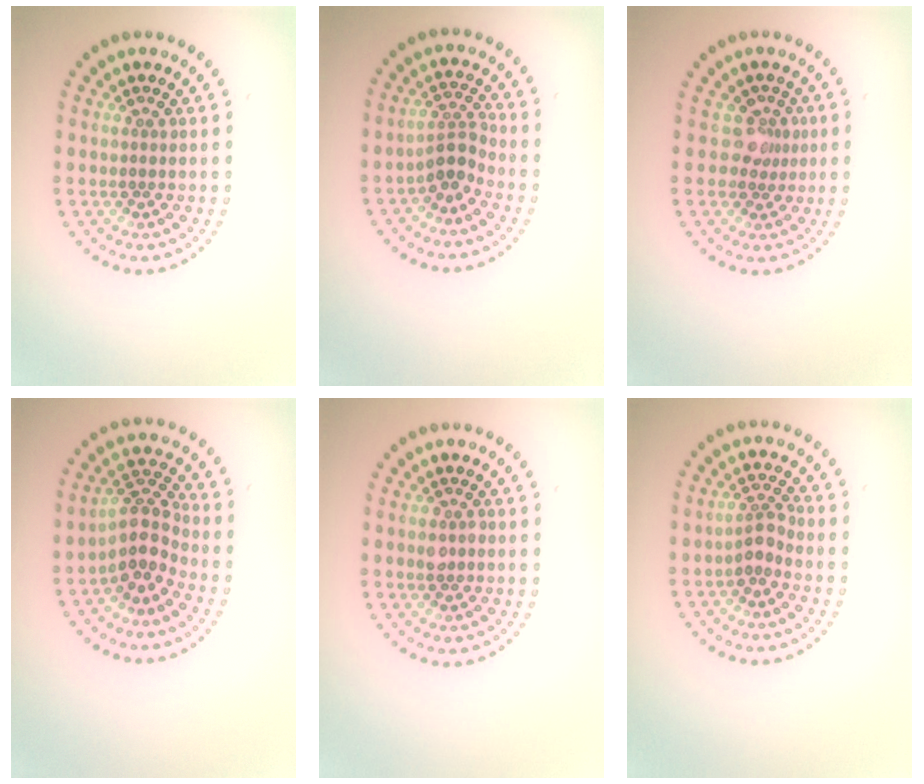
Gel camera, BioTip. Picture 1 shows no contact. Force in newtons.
{"total": 2.5, "press": 1.8, "slide": 1.7}
{"total": 2.0, "press": 1.5, "slide": 1.3}
{"total": 3.5, "press": 3.0, "slide": 1.8}
{"total": 1.2, "press": 1.2, "slide": 0.3}
{"total": 2.1, "press": 1.7, "slide": 1.3}